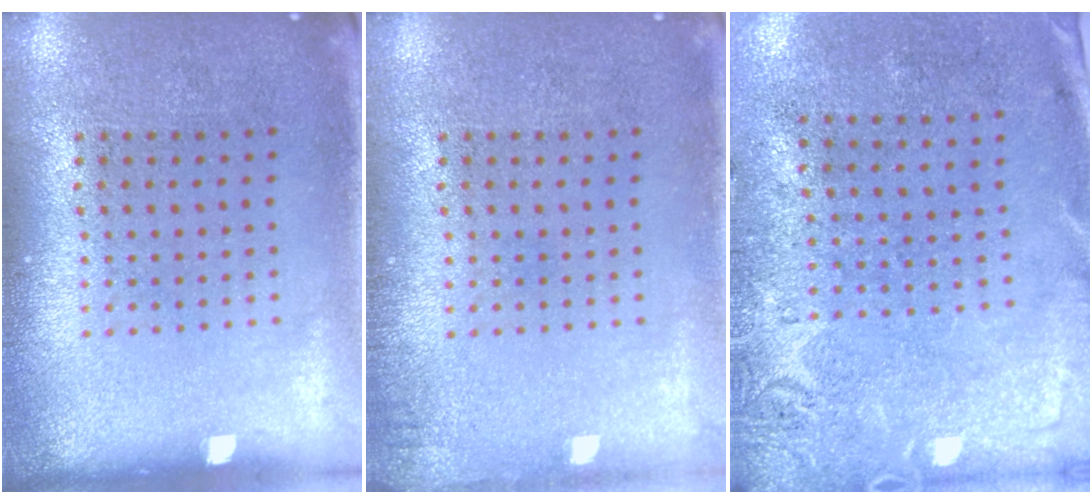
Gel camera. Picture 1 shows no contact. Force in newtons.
{"total": 0.9, "press": 0.9, "slide": 0.2}
{"total": 2.8, "press": 2.2, "slide": 1.8}